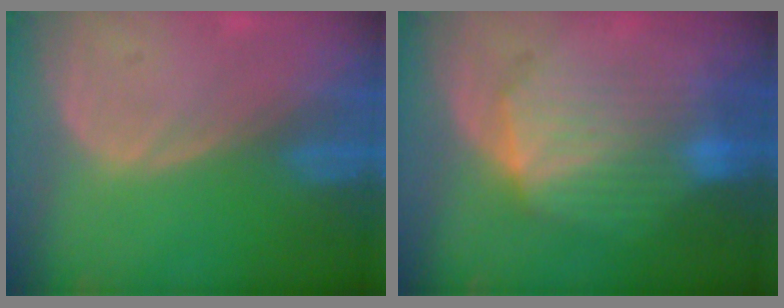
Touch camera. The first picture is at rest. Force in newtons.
{"total": 7.9, "press": 7.9, "slide": 0.2}